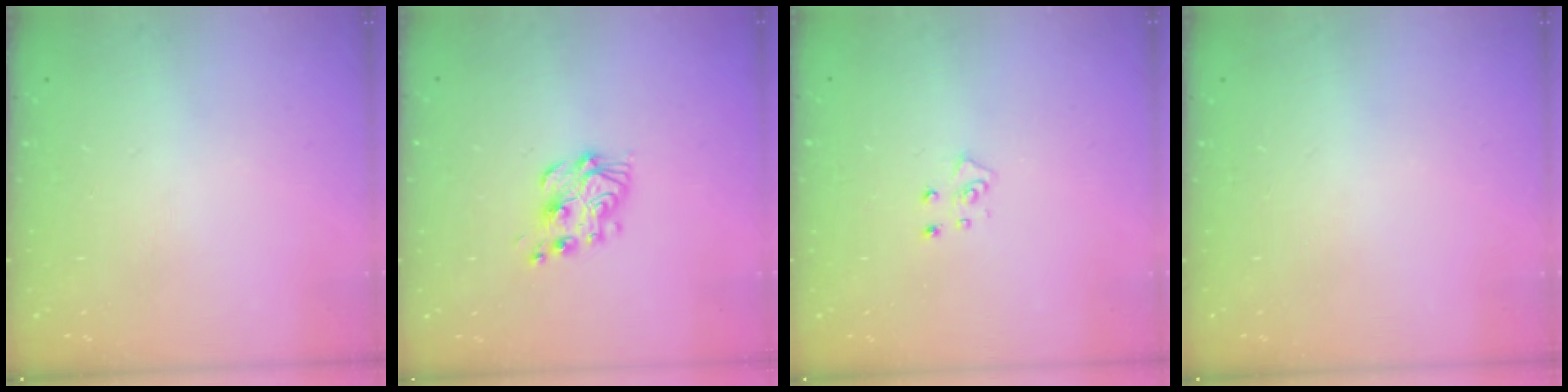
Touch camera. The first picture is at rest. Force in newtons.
{"total": 8.1, "press": 8.1, "slide": 0.4}
{"total": 4.9, "press": 4.8, "slide": 0.4}
{"total": 0.0}